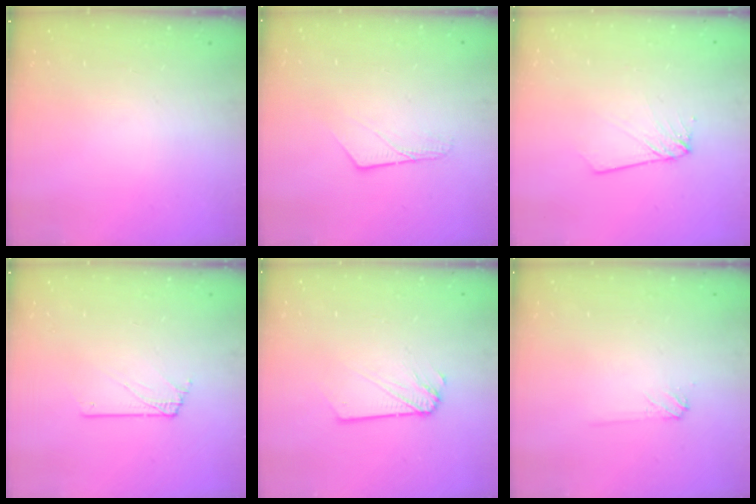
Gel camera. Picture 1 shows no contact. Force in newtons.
{"total": 6.6, "press": 6.5, "slide": 0.5}
{"total": 3.5, "press": 3.4, "slide": 0.3}
{"total": 1.5, "press": 1.5, "slide": 0.1}
{"total": 2.1, "press": 2.1, "slide": 0.3}
{"total": 4.3, "press": 4.2, "slide": 0.8}